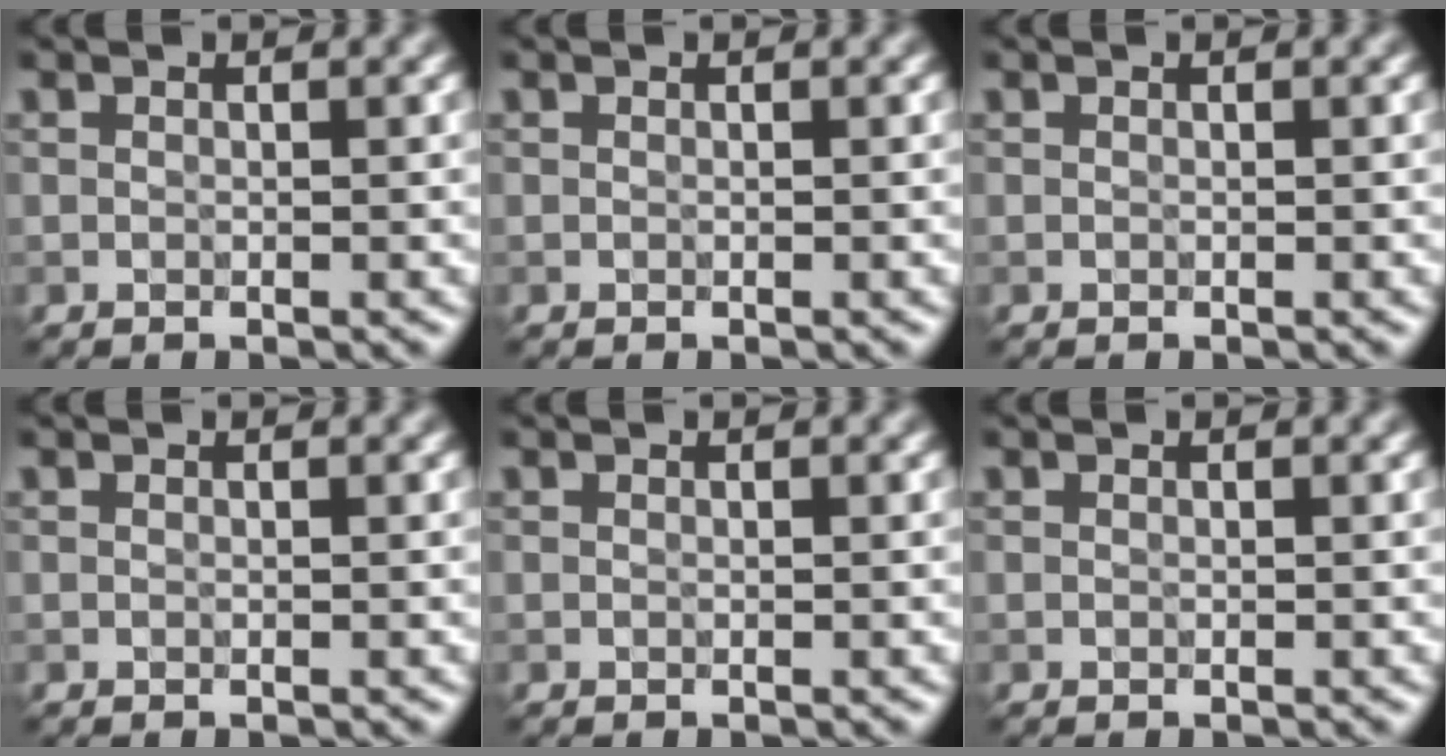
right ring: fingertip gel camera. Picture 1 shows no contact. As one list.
[{"total": 0.0}, {"total": 0.0}, {"total": 0.0}, {"total": 0.0}, {"total": 0.0}]